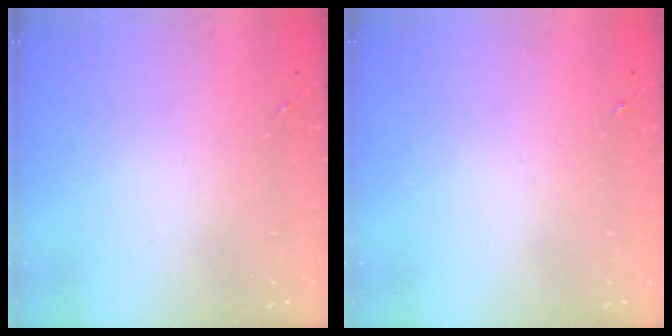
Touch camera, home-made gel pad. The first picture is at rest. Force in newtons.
{"total": 0.0}